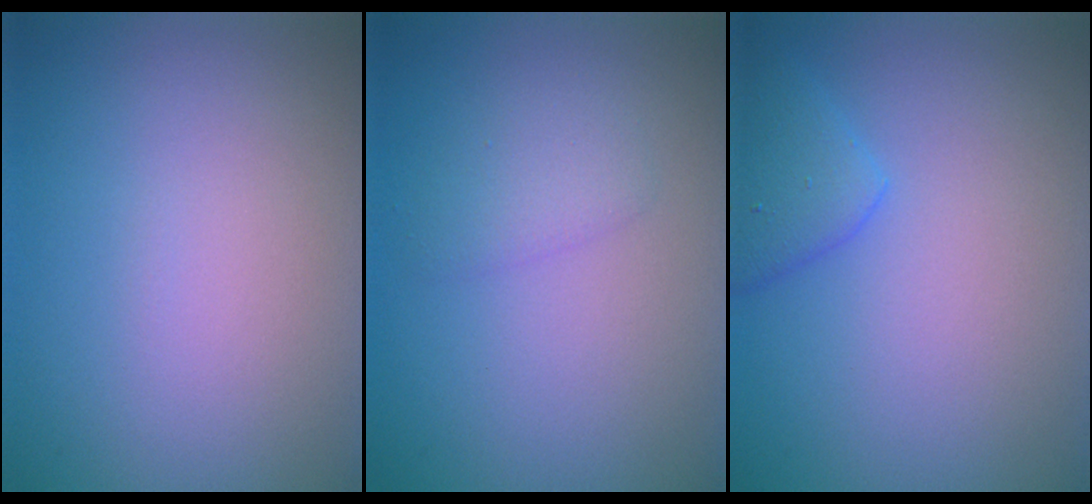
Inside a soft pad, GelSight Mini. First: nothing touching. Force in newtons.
{"total": 1.5, "press": 1.5, "slide": 0.1}
{"total": 2.5, "press": 2.4, "slide": 0.3}